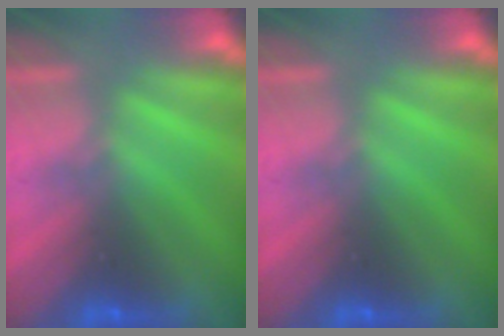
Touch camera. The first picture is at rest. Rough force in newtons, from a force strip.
{"total": 0.0}